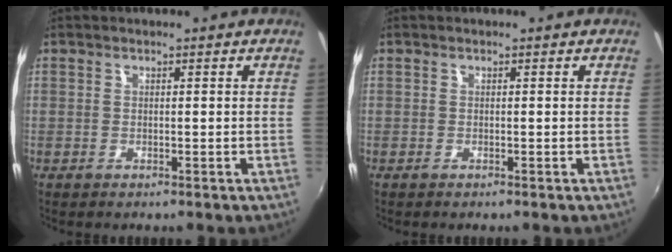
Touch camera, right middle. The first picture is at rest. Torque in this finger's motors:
{"motor_torque": [0.20, -0.26, 0.05, 0.00]}